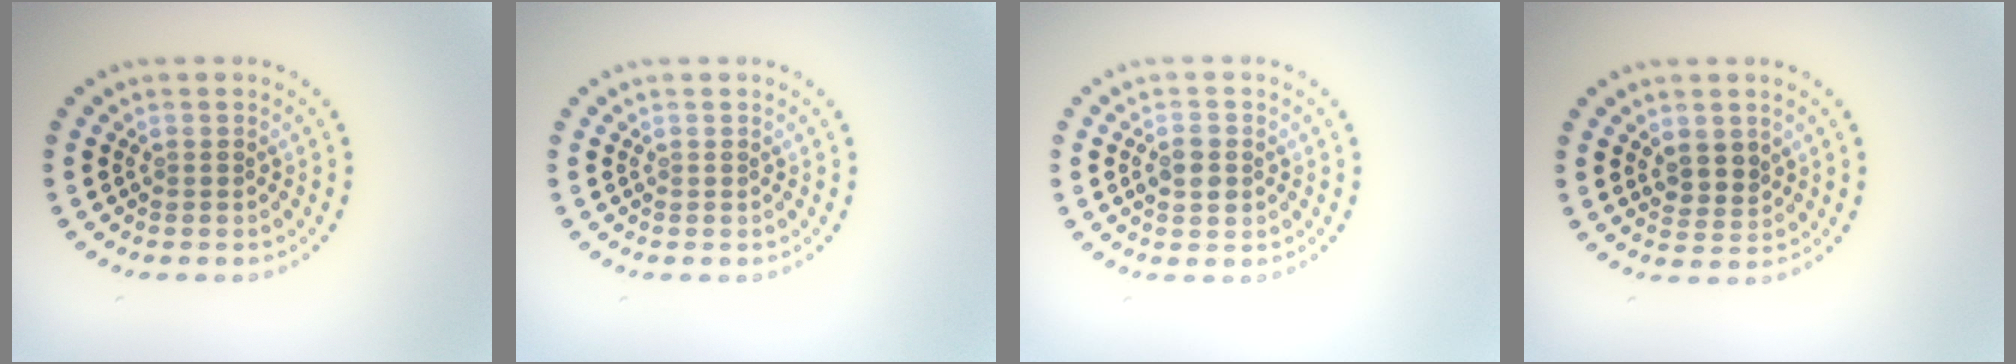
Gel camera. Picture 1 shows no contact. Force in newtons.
{"total": 0.0}
{"total": 2.5, "press": 2.5, "slide": 0.2}
{"total": 2.2, "press": 2.0, "slide": 0.9}